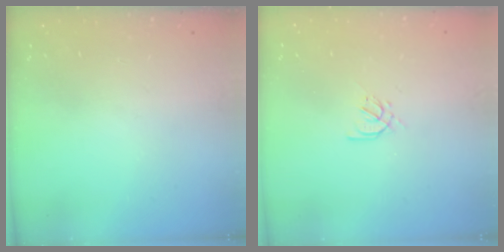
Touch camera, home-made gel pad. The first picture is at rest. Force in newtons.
{"total": 2.4, "press": 2.4, "slide": 0.6}